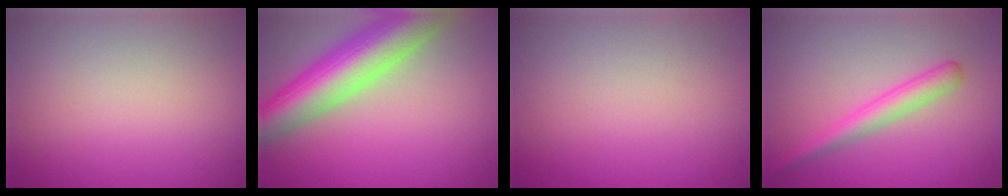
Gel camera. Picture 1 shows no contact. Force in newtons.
{"total": 10.4, "press": 10.4, "slide": 0.7}
{"total": 0.0}
{"total": 2.7, "press": 2.7, "slide": 0.0}